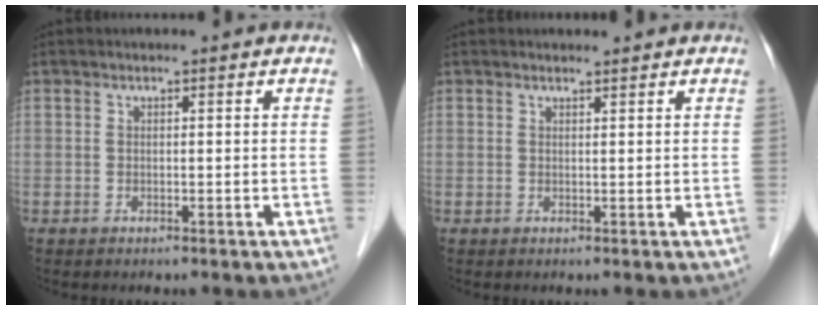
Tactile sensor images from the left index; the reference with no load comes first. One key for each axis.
{"total": 0.7, "fx": 0.7, "fy": 0.0, "fz": 0.0, "tx": -0.008, "ty": -0.002, "tz": 0.010}